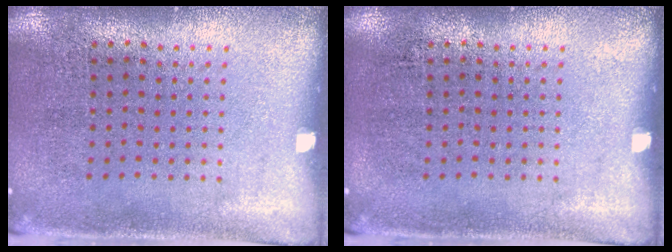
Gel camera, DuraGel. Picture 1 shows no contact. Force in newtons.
{"total": 0.0}